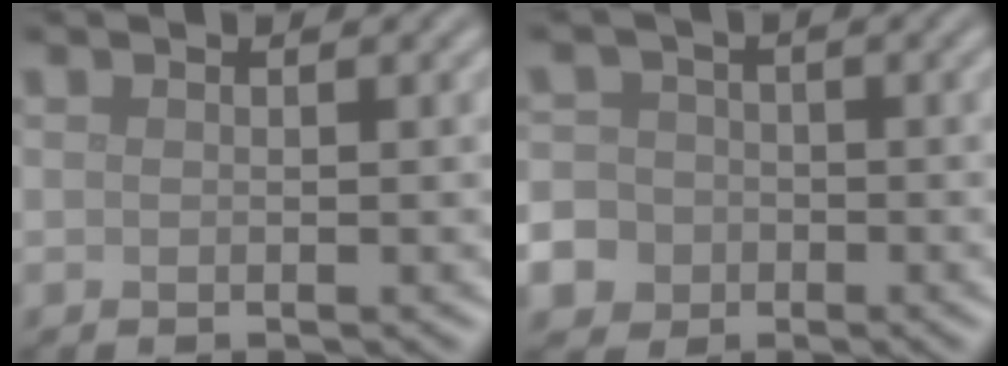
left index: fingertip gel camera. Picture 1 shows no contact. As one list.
[{"total": 10.5, "force": [-4.7, 9.1, 2.4], "torque": [-0.066, -0.027, -0.117]}]